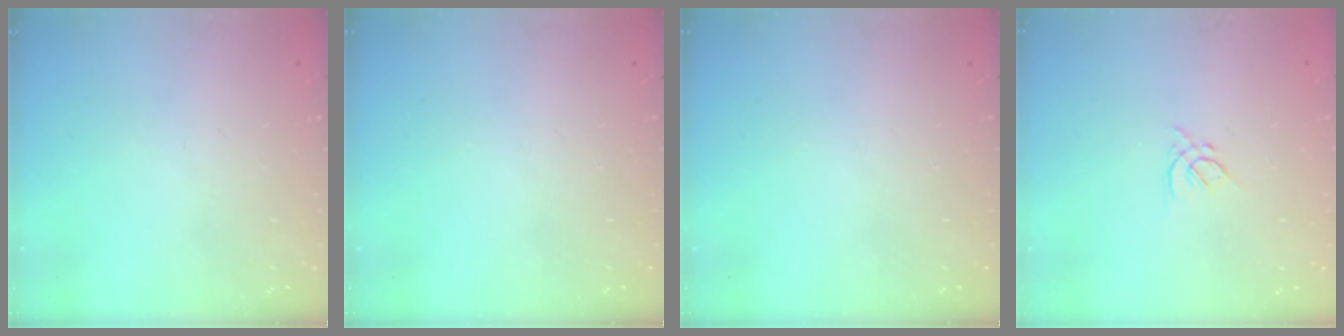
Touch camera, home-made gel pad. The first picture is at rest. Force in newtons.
{"total": 0.0}
{"total": 0.0}
{"total": 1.3, "press": 1.2, "slide": 0.5}